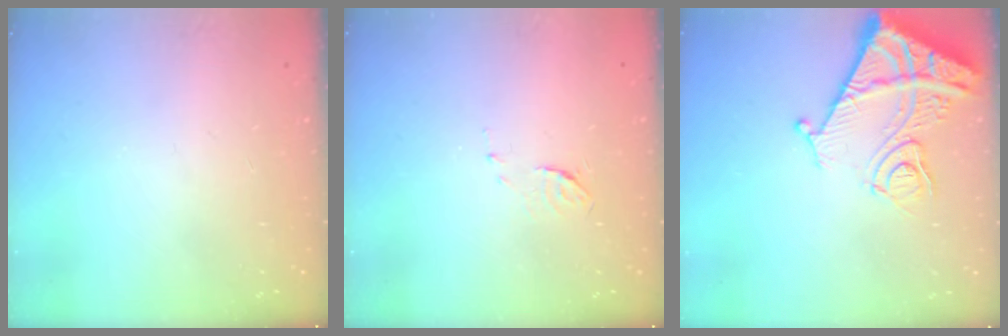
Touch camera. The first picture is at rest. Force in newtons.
{"total": 4.1, "press": 4.1, "slide": 0.2}
{"total": 13.8, "press": 13.8, "slide": 1.4}